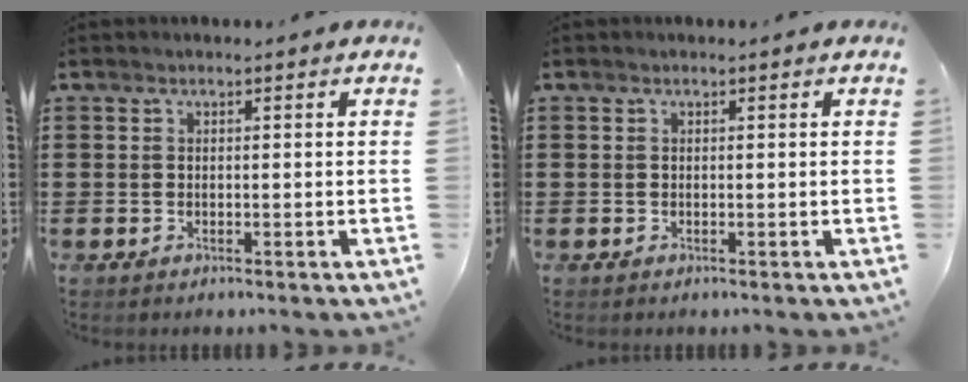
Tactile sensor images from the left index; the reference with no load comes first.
{"total": 0.0}